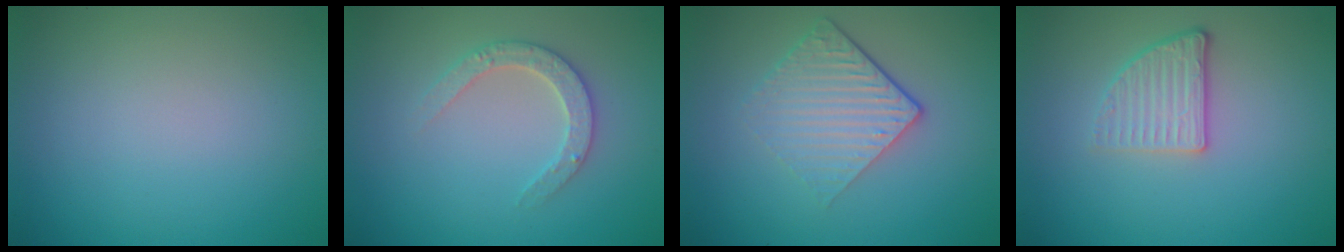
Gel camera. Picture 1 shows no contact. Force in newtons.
{"total": 2.7, "press": 2.6, "slide": 0.5}
{"total": 4.5, "press": 3.0, "slide": 3.3}
{"total": 2.8, "press": 2.3, "slide": 1.6}